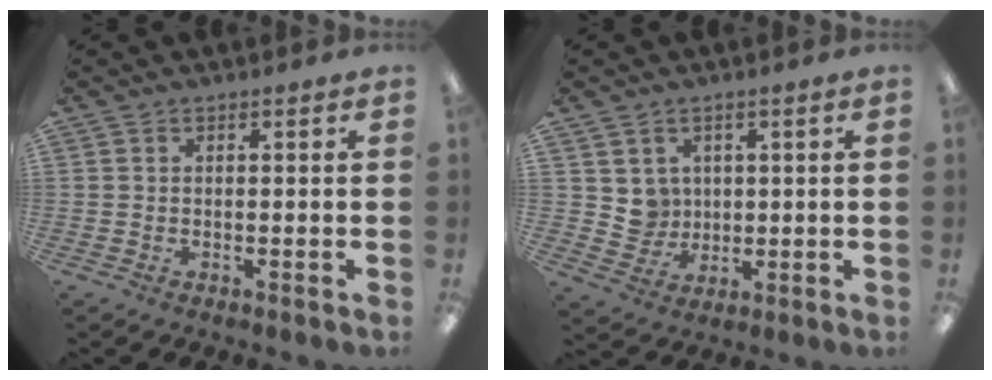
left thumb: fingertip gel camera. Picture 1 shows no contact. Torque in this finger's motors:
{"motor_torque": [0.00, 0.01, 0.01, -0.02, 0.00]}